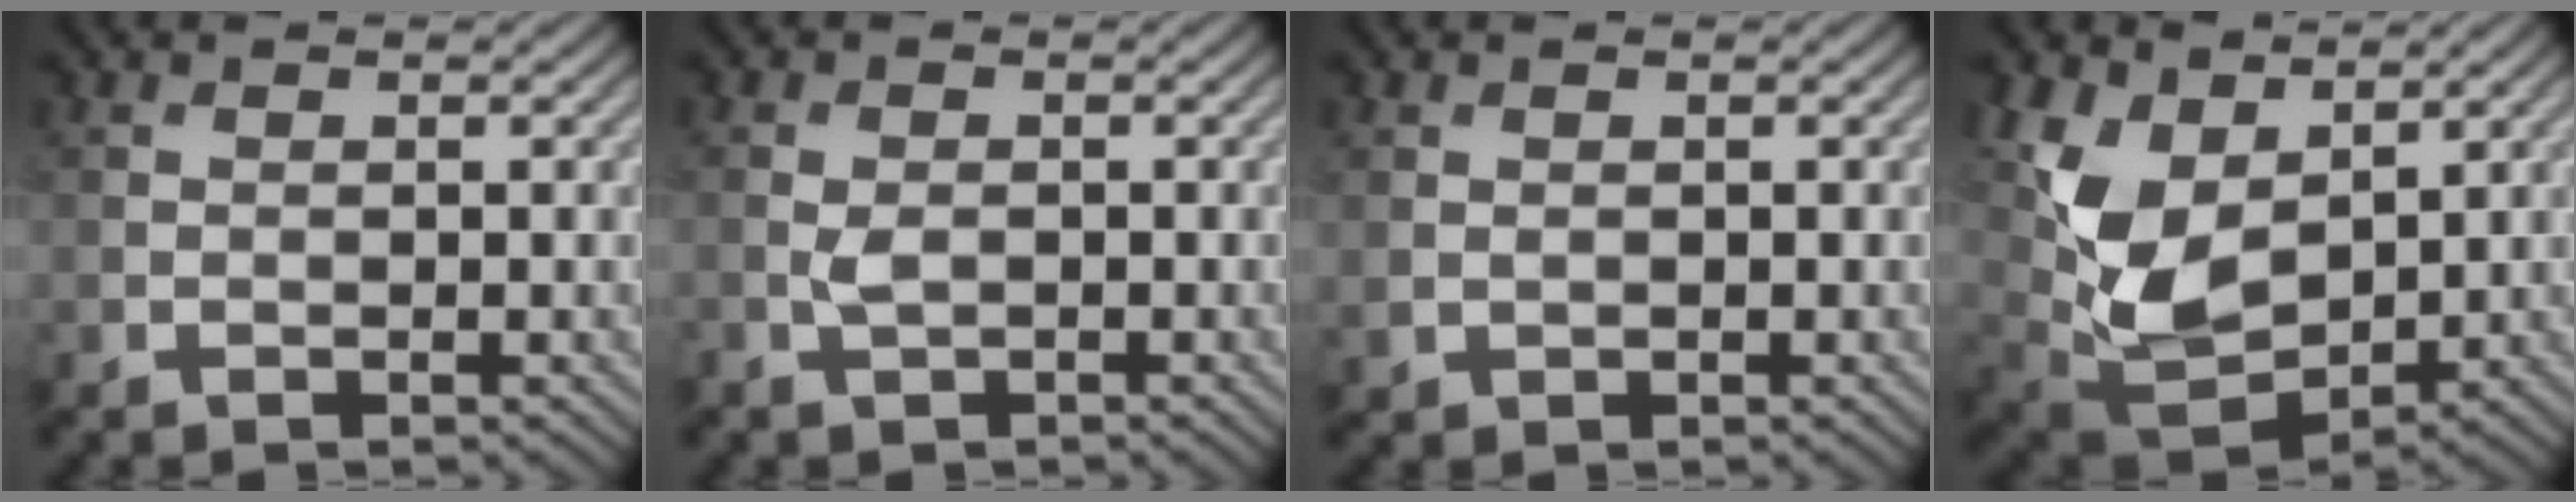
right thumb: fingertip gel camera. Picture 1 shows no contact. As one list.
[{"total": 1.8, "force": [-0.5, 1.2, 1.2], "torque": [-0.030, -0.003, -0.011]}, {"total": 0.9, "force": [0.3, 0.7, 0.4], "torque": [-0.012, -0.004, 0.011]}, {"total": 11.3, "force": [4.3, 6.6, 8.1], "torque": [-0.200, 0.001, 0.087]}]